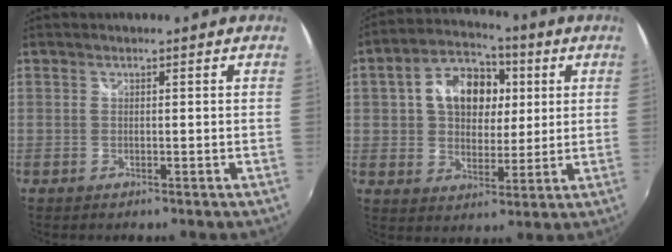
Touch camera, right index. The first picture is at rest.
{"total": 13.9, "force": [3.2, 9.9, 9.3], "torque": [-0.182, 0.038, 0.056]}